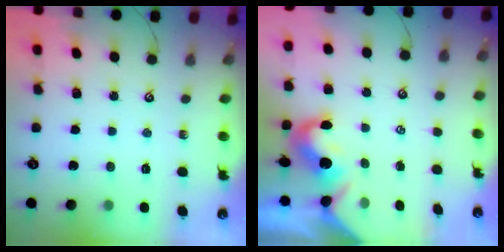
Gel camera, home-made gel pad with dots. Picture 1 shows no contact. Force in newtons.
{"total": 2.4, "press": 2.3, "slide": 0.7}